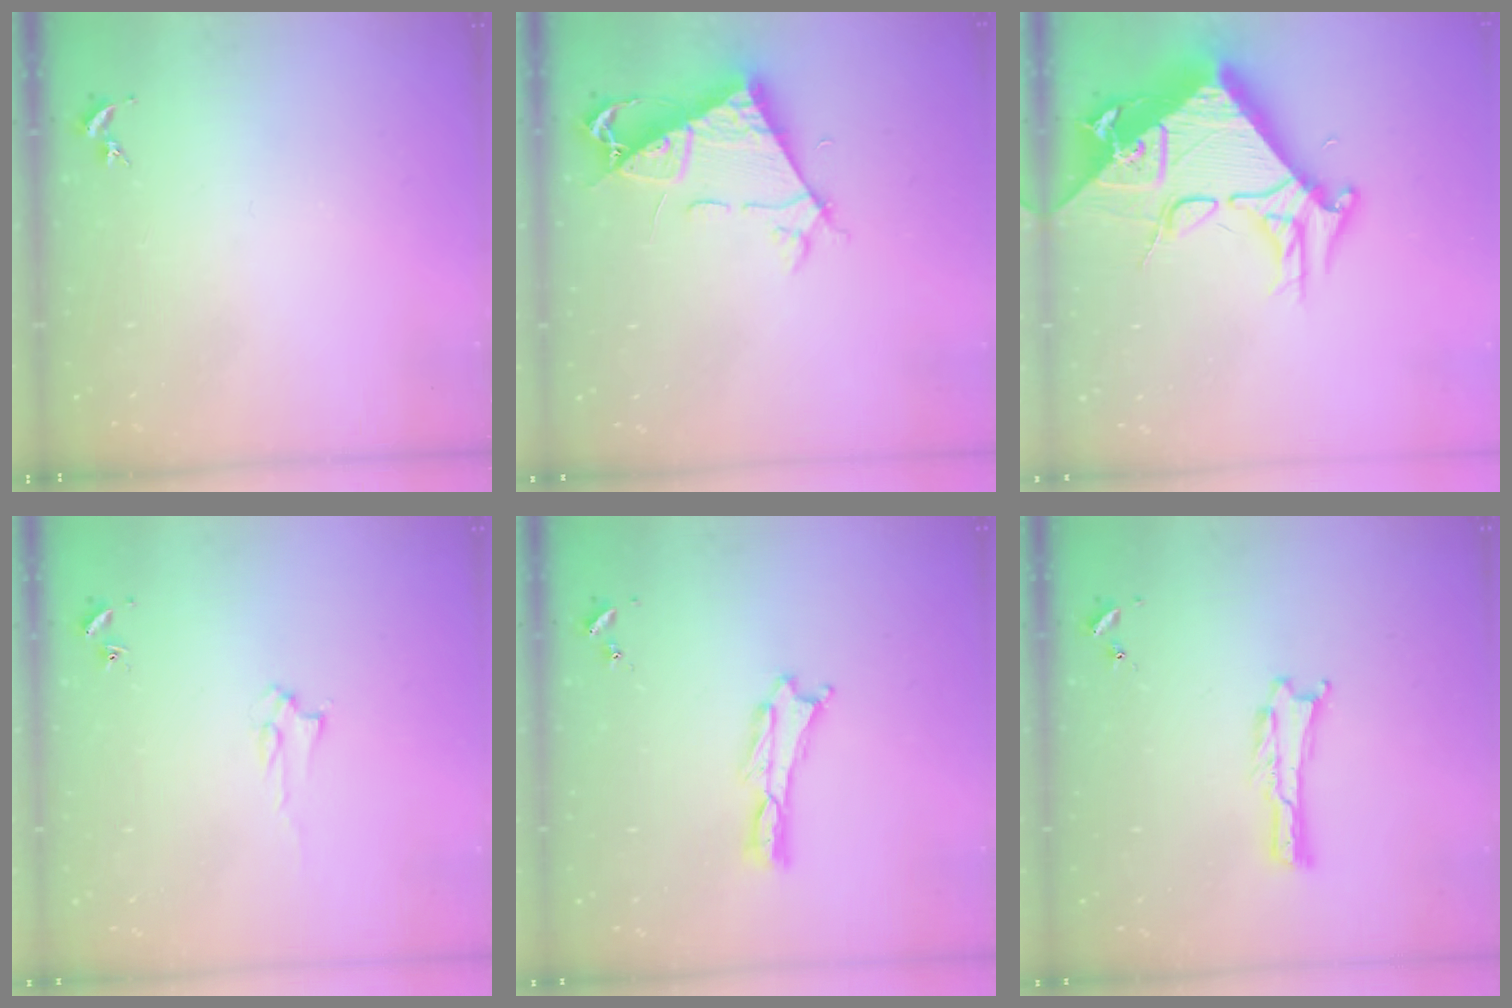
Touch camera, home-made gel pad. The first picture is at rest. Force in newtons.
{"total": 7.2, "press": 7.2, "slide": 0.9}
{"total": 17.0, "press": 16.9, "slide": 1.6}
{"total": 1.6, "press": 1.6, "slide": 0.2}
{"total": 0.0}
{"total": 0.0}